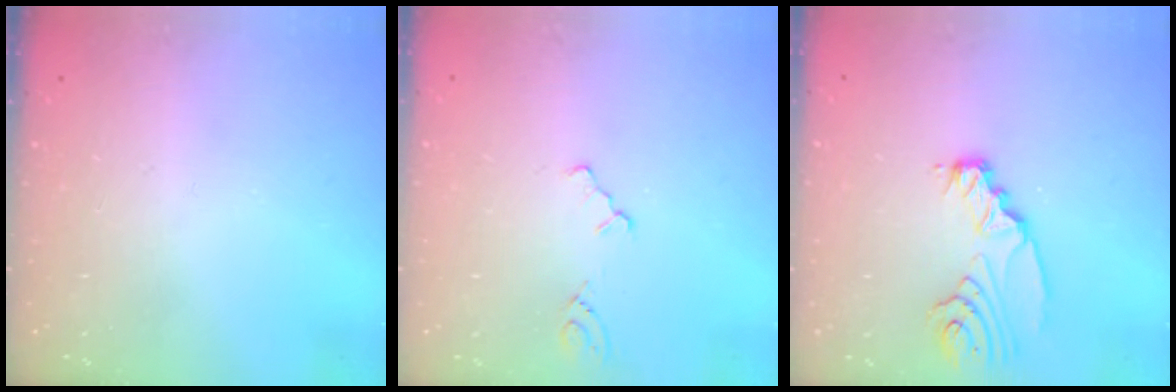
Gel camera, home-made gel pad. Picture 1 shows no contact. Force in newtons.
{"total": 1.5, "press": 1.5, "slide": 0.3}
{"total": 8.9, "press": 8.8, "slide": 1.1}